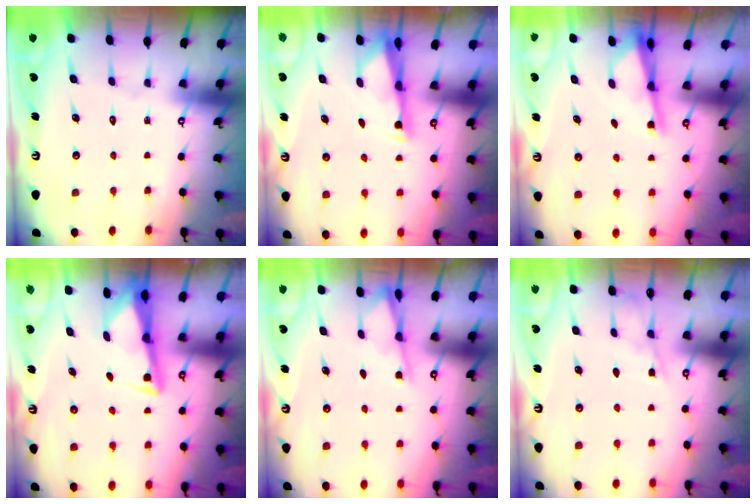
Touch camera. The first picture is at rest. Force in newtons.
{"total": 2.9, "press": 2.9, "slide": 0.6}
{"total": 2.7, "press": 2.7, "slide": 0.5}
{"total": 3.0, "press": 2.9, "slide": 0.4}
{"total": 2.7, "press": 2.7, "slide": 0.5}
{"total": 3.7, "press": 3.7, "slide": 0.4}